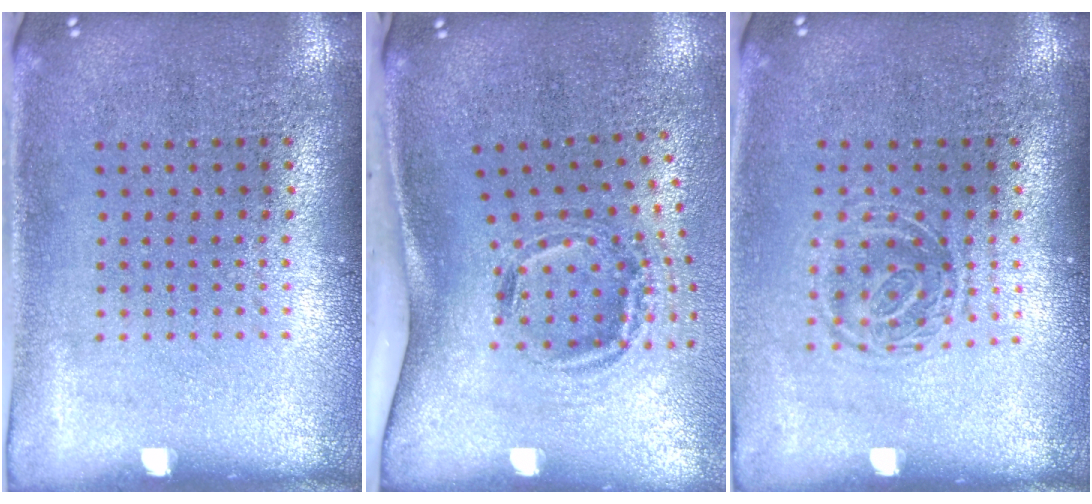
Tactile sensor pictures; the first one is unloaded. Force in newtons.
{"total": 1.9, "press": 1.3, "slide": 1.3}
{"total": 1.4, "press": 1.1, "slide": 0.9}